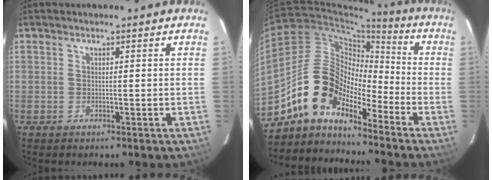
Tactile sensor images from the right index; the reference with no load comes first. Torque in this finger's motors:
{"motor_torque": [1.09, -1.03, 0.55, 0.01]}